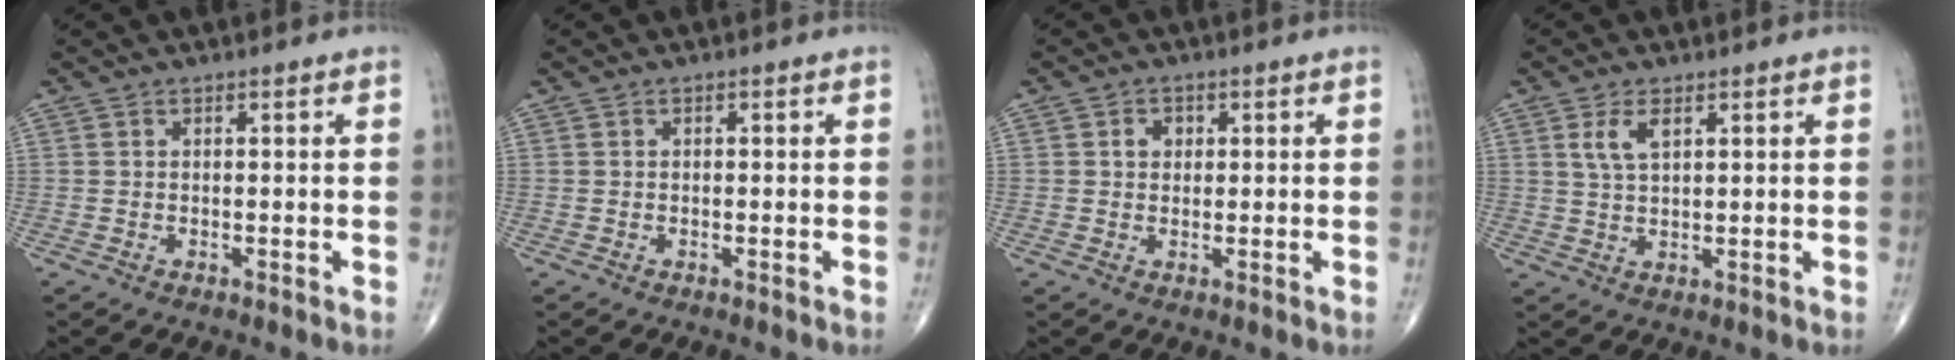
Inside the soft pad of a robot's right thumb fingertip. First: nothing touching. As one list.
[{"total": 0.0}, {"total": 2.4, "force": [0.6, 2.0, 1.2], "torque": [-0.007, 0.003, 0.008]}, {"total": 4.1, "force": [1.8, 1.9, 3.2], "torque": [-0.061, -0.002, 0.039]}]